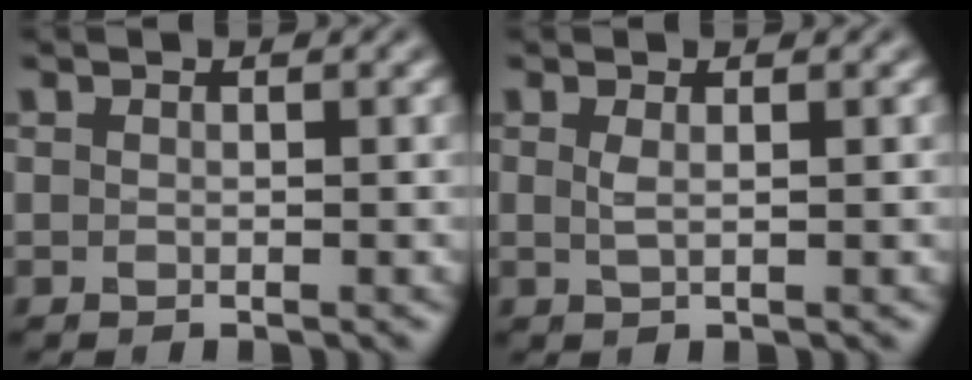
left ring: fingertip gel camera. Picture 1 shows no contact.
{"total": 1.0, "force": [0.3, 0.3, 0.9], "torque": [-0.019, 0.000, 0.005]}